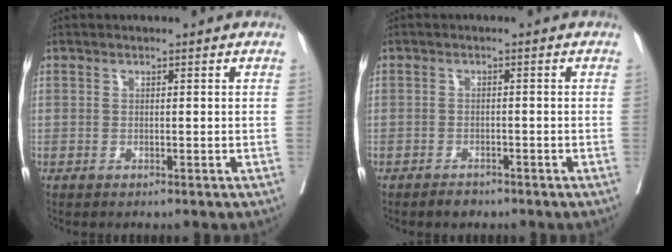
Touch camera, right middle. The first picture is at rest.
{"total": 1.8, "force": [-1.5, 0.8, 0.5], "torque": [-0.012, 0.000, -0.019]}